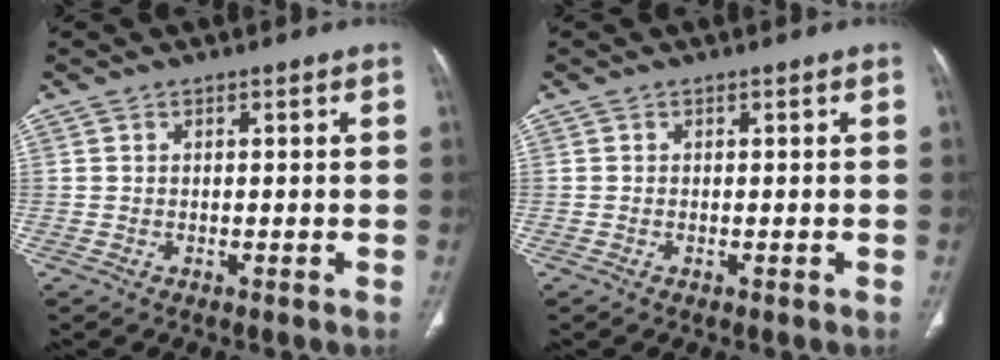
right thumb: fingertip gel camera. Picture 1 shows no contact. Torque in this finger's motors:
{"motor_torque": [-0.34, 0.01, -0.25, -0.08, -0.03]}